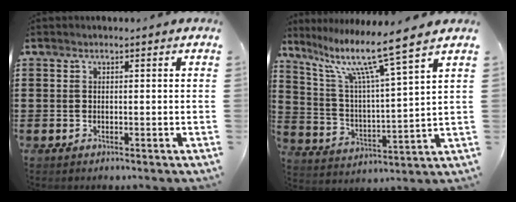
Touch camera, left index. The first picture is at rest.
{"total": 10.5, "force": [7.9, 0.0, 6.9], "torque": [-0.154, -0.047, 0.124]}